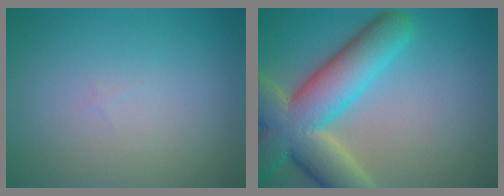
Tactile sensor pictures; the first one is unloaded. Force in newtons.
{"total": 10.8, "press": 10.7, "slide": 0.8}